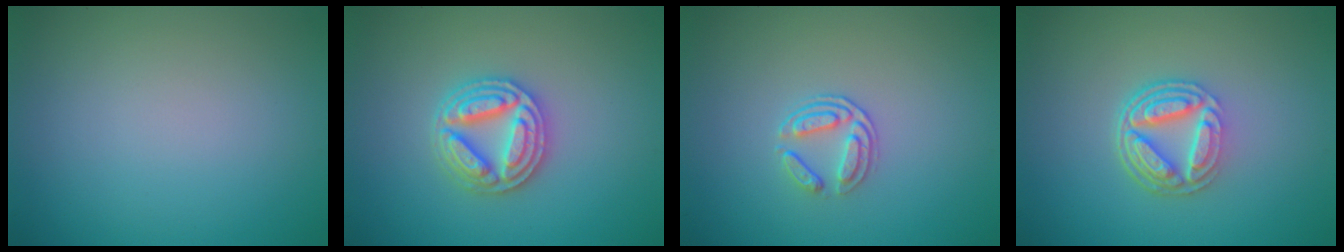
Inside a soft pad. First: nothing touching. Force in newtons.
{"total": 4.7, "press": 4.6, "slide": 0.8}
{"total": 2.0, "press": 1.4, "slide": 1.4}
{"total": 5.3, "press": 3.9, "slide": 3.7}